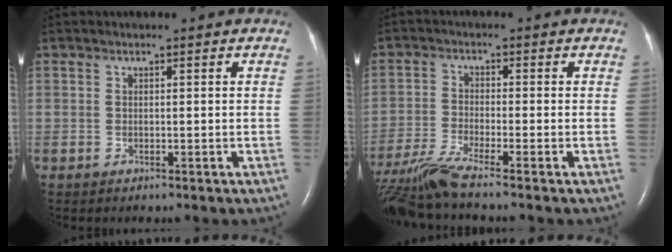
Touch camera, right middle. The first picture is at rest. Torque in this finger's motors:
{"motor_torque": [1.02, -1.05, 0.15, 0.08]}